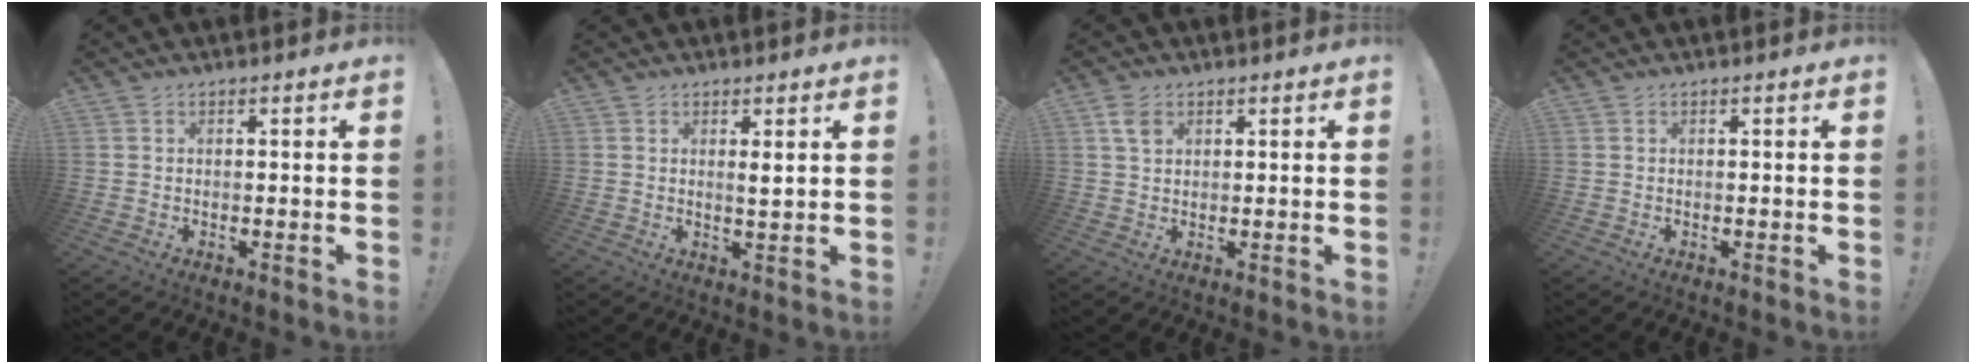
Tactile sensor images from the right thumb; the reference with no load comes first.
{"total": 2.1, "force": [0.9, 0.1, 1.9], "torque": [-0.020, -0.012, 0.010]}
{"total": 3.3, "force": [1.6, 2.3, 1.8], "torque": [-0.027, -0.001, 0.031]}
{"total": 0.0}